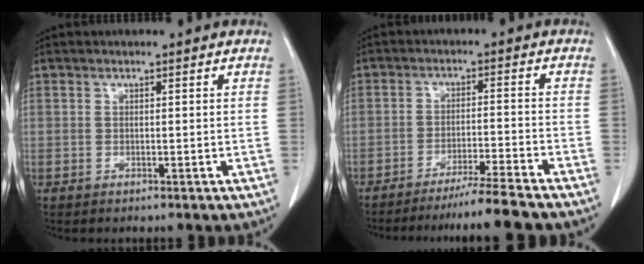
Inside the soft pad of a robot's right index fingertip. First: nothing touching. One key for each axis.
{"total": 7.8, "fx": -6.8, "fy": -2.1, "fz": 3.3, "tx": -0.037, "ty": -0.020, "tz": -0.111}